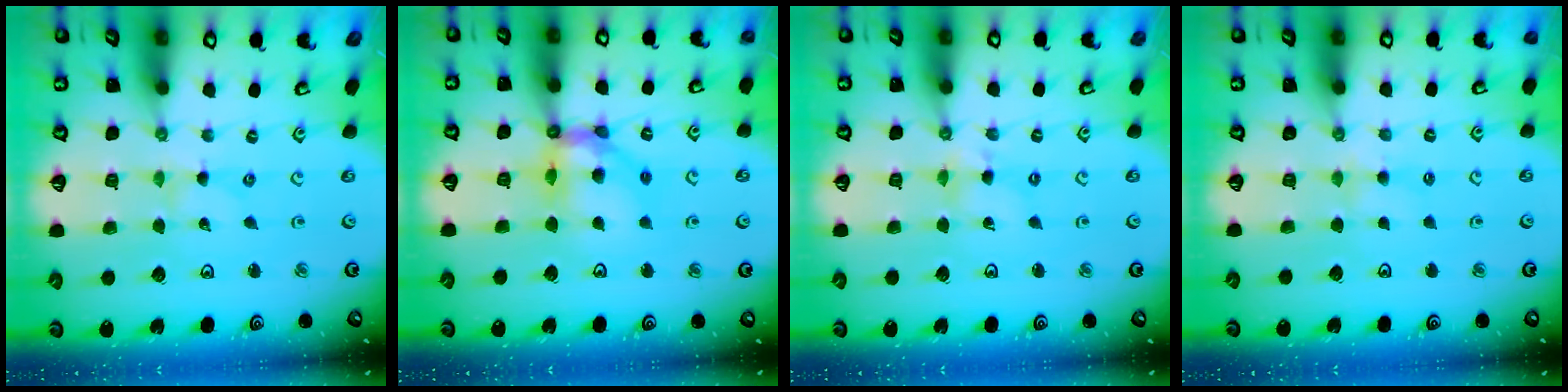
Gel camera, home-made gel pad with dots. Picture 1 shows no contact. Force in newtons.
{"total": 12.5, "press": 12.4, "slide": 1.5}
{"total": 2.9, "press": 2.8, "slide": 0.2}
{"total": 3.7, "press": 3.6, "slide": 0.7}